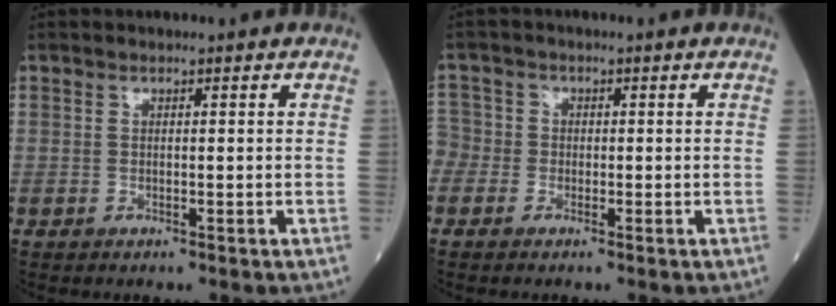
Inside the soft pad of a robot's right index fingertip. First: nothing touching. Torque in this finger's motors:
{"motor_torque": [-0.14, -0.13, -0.05, -0.01]}